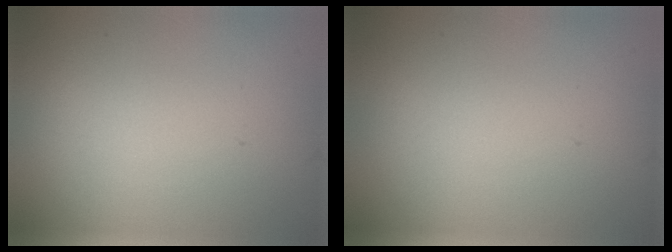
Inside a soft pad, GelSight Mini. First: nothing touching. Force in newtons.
{"total": 0.0}